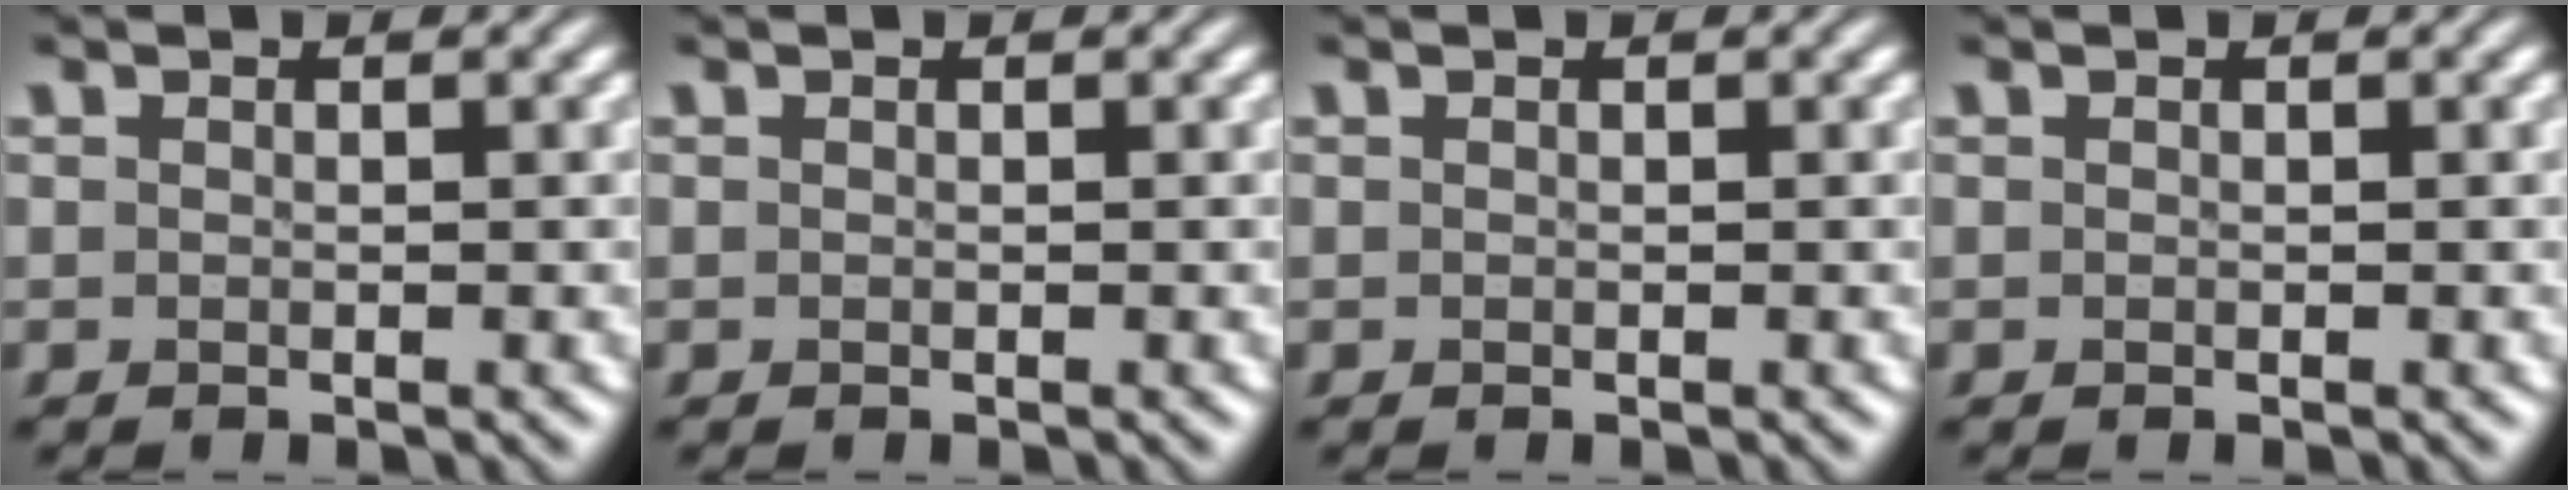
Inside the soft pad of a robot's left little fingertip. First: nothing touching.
{"total": 0.0}
{"total": 0.0}
{"total": 0.0}